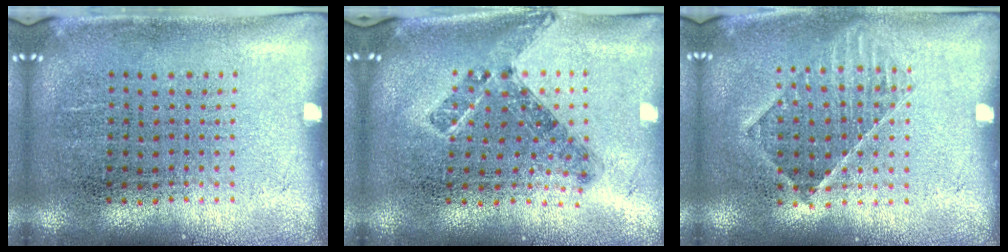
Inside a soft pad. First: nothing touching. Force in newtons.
{"total": 0.8, "press": 0.7, "slide": 0.3}
{"total": 1.2, "press": 1.1, "slide": 0.5}